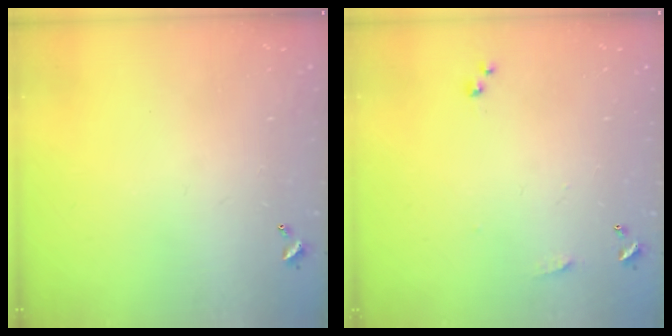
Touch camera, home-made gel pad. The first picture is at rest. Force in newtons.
{"total": 5.1, "press": 5.0, "slide": 0.7}